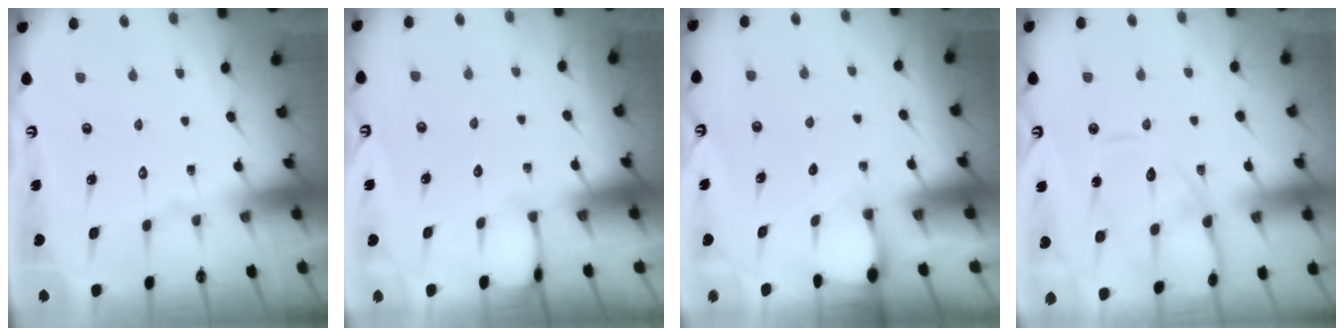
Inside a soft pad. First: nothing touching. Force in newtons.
{"total": 2.0, "press": 2.0, "slide": 0.3}
{"total": 2.7, "press": 2.7, "slide": 0.3}
{"total": 12.2, "press": 12.2, "slide": 0.8}